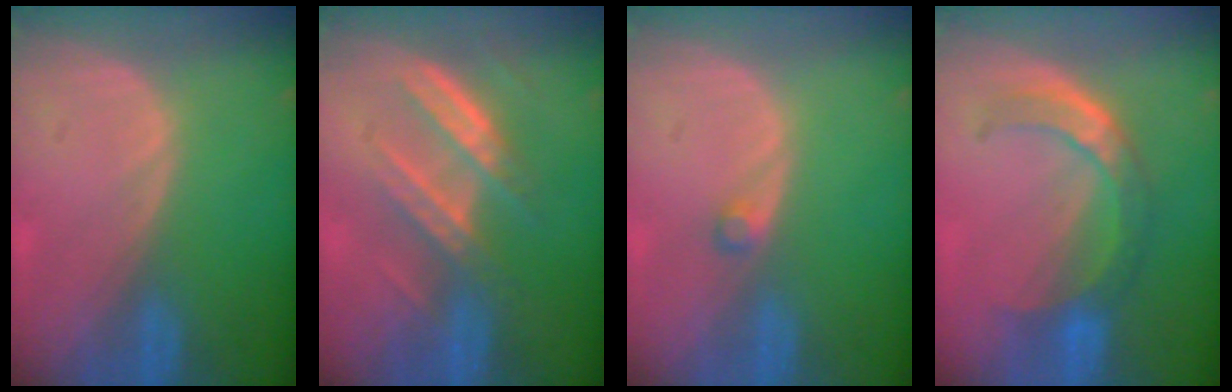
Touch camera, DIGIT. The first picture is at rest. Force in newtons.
{"total": 6.8, "press": 6.4, "slide": 2.3}
{"total": 1.2, "press": 1.2, "slide": 0.2}
{"total": 6.7, "press": 6.2, "slide": 2.5}